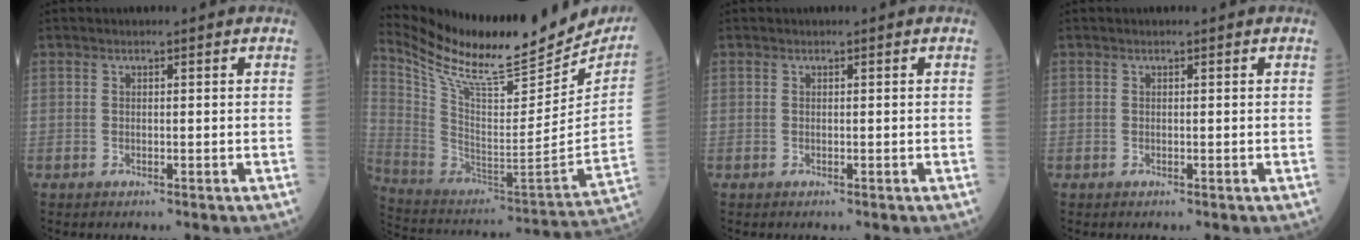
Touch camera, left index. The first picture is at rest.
{"total": 26.8, "force": [23.8, 3.9, 11.6], "torque": [-0.214, -0.065, 0.367]}
{"total": 0.0}
{"total": 0.0}